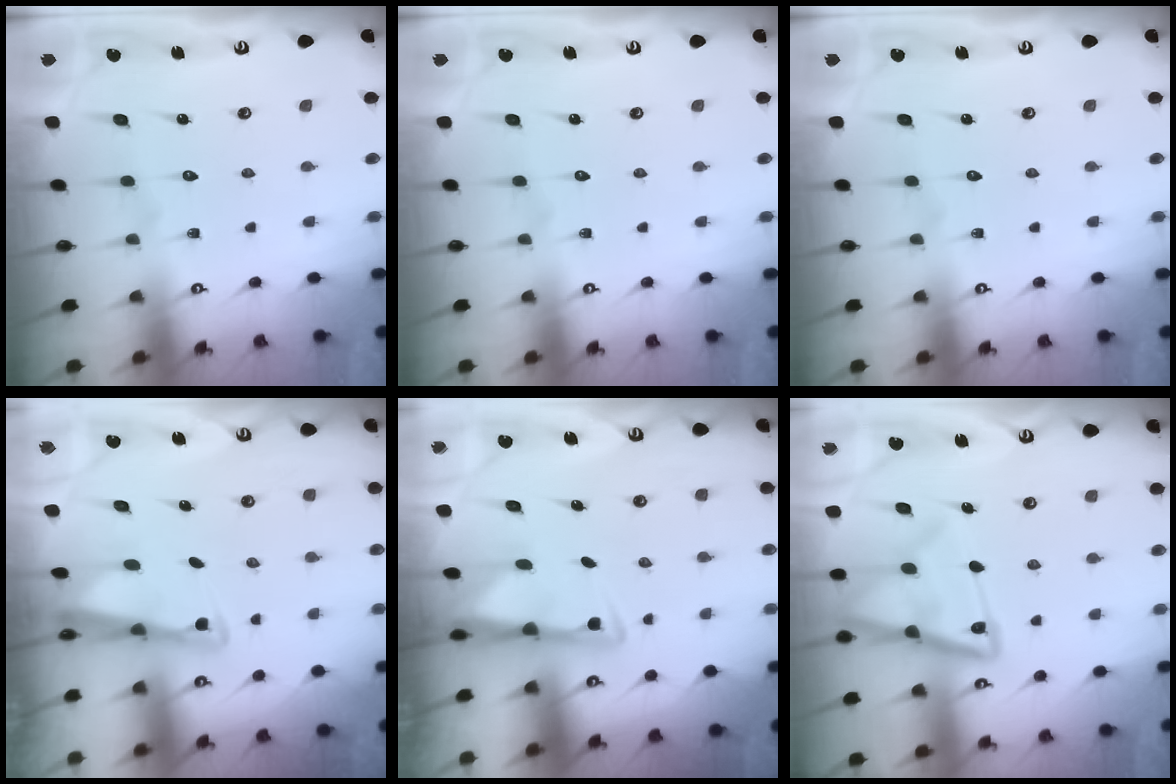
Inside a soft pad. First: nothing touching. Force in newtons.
{"total": 0.0}
{"total": 0.0}
{"total": 2.9, "press": 2.9, "slide": 0.3}
{"total": 2.9, "press": 2.8, "slide": 0.5}
{"total": 14.3, "press": 14.3, "slide": 1.2}